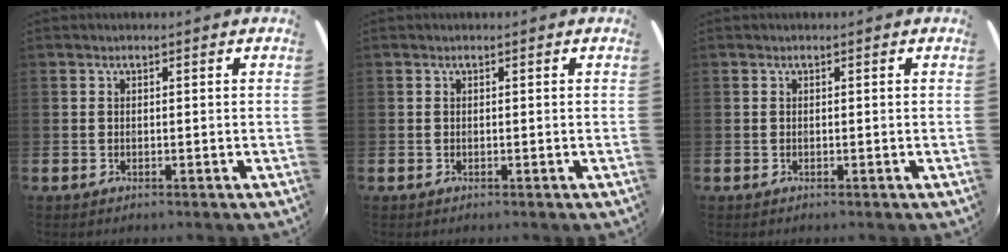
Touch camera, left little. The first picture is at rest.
{"total": 0.0}
{"total": 0.0}